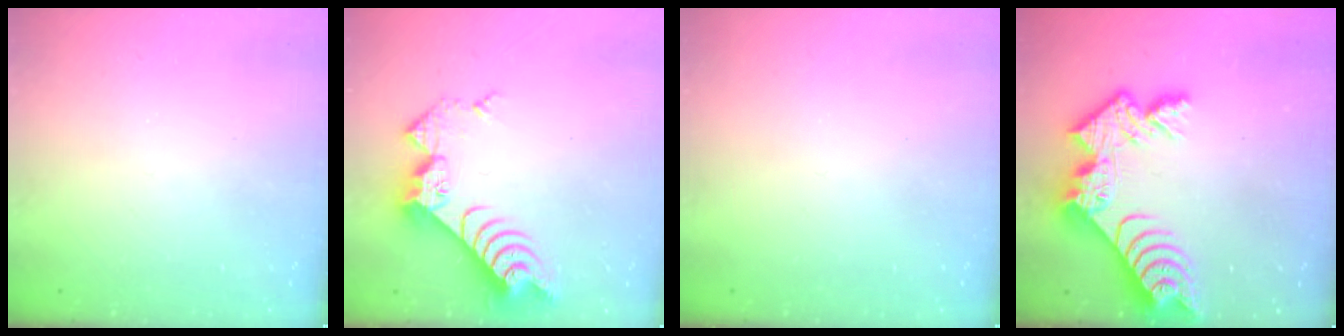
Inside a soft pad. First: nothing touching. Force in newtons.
{"total": 10.4, "press": 10.4, "slide": 1.1}
{"total": 0.0}
{"total": 12.9, "press": 12.9, "slide": 1.0}